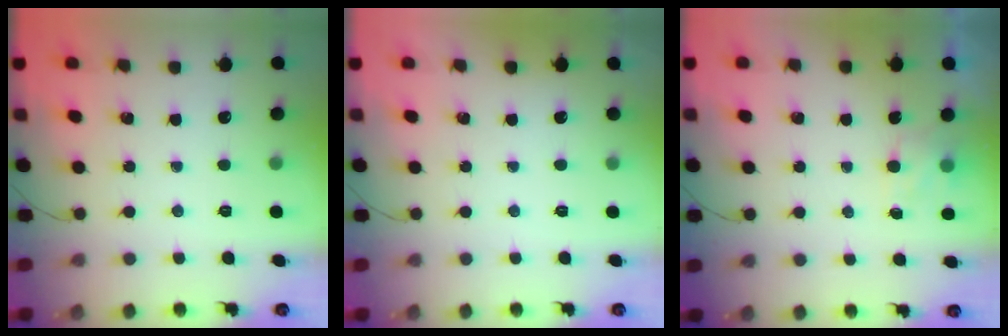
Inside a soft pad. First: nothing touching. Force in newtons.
{"total": 1.9, "press": 1.9, "slide": 0.3}
{"total": 4.1, "press": 3.9, "slide": 1.2}